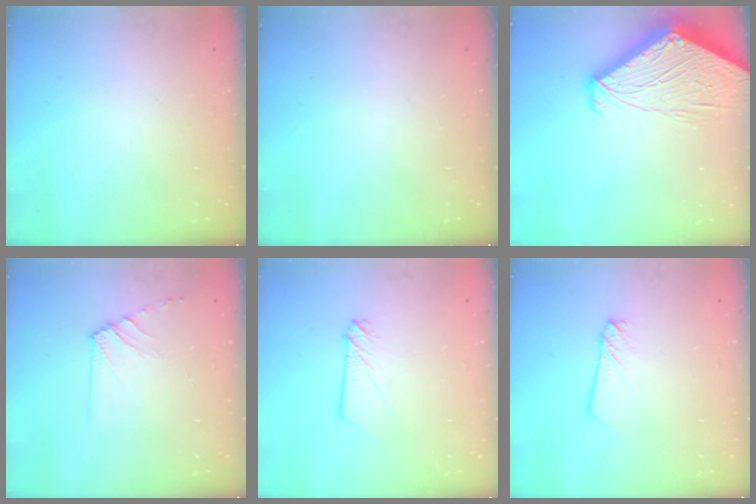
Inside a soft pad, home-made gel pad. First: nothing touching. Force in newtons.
{"total": 0.0}
{"total": 6.7, "press": 6.7, "slide": 0.5}
{"total": 6.8, "press": 6.7, "slide": 0.8}
{"total": 2.9, "press": 2.9, "slide": 0.4}
{"total": 2.2, "press": 2.2, "slide": 0.1}